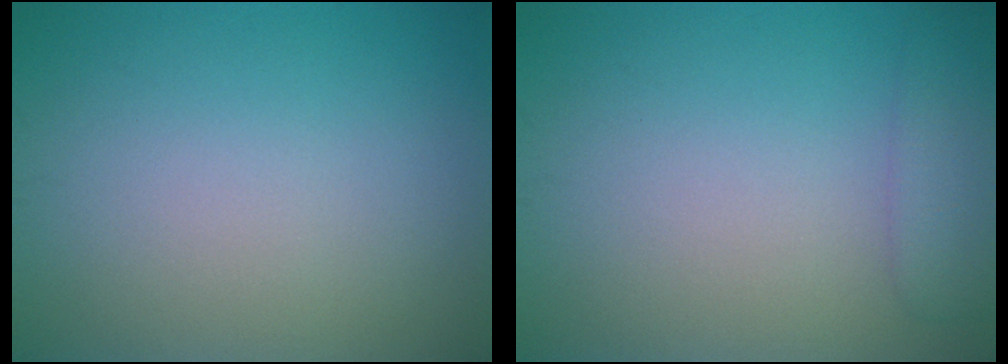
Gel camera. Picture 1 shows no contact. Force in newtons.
{"total": 2.4, "press": 2.3, "slide": 0.3}